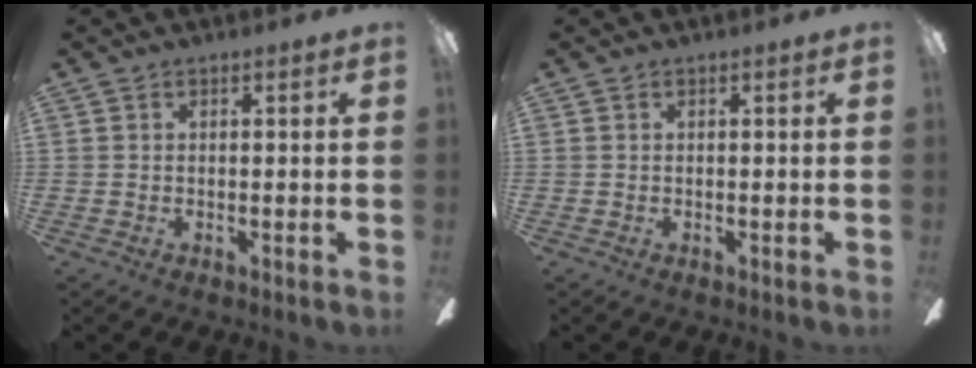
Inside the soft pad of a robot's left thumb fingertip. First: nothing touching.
{"total": 0.0}